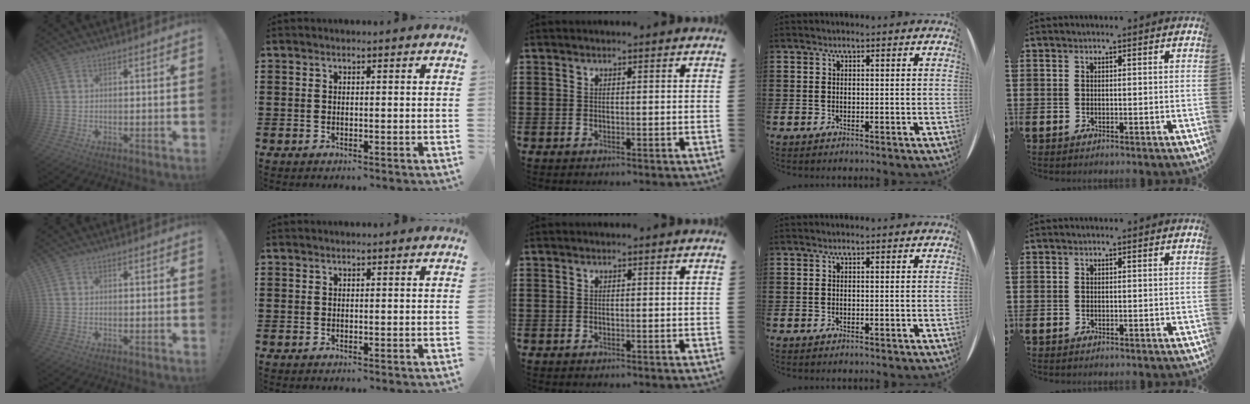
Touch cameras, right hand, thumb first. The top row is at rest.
{}